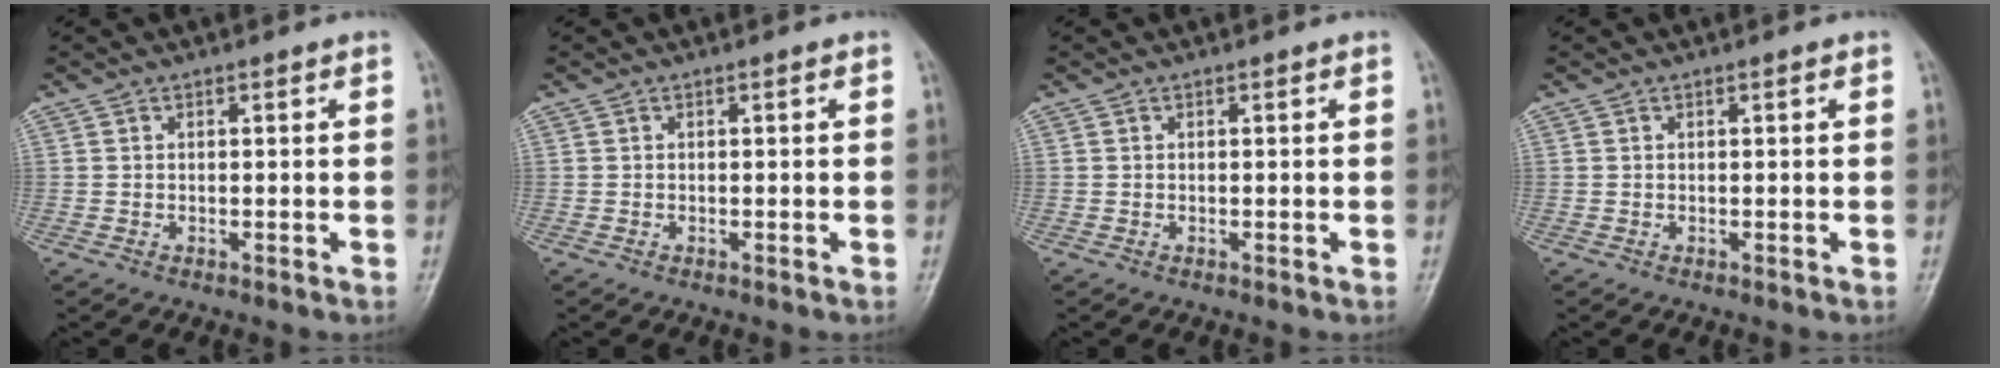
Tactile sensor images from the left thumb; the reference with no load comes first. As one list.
[{"total": 0.0}, {"total": 0.0}, {"total": 0.0}]